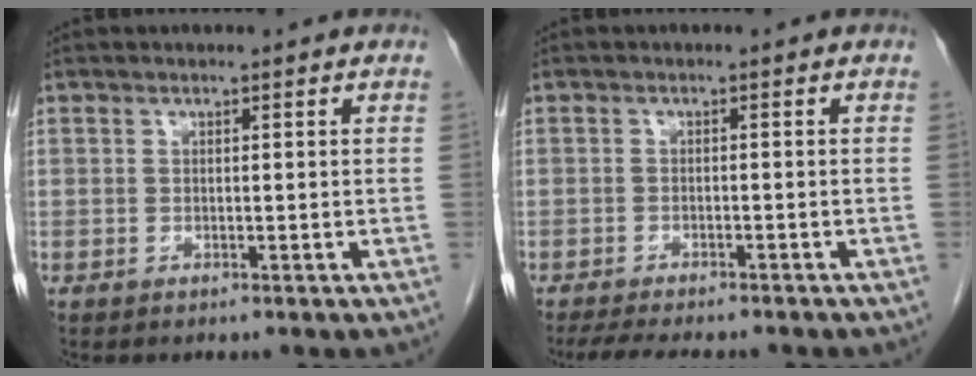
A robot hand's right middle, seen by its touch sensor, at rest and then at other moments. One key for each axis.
{"total": 9.4, "fx": -8.1, "fy": 1.9, "fz": 4.3, "tx": -0.062, "ty": -0.010, "tz": -0.115}